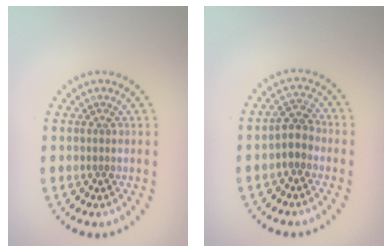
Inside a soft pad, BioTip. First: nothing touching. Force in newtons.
{"total": 2.3, "press": 2.1, "slide": 0.8}